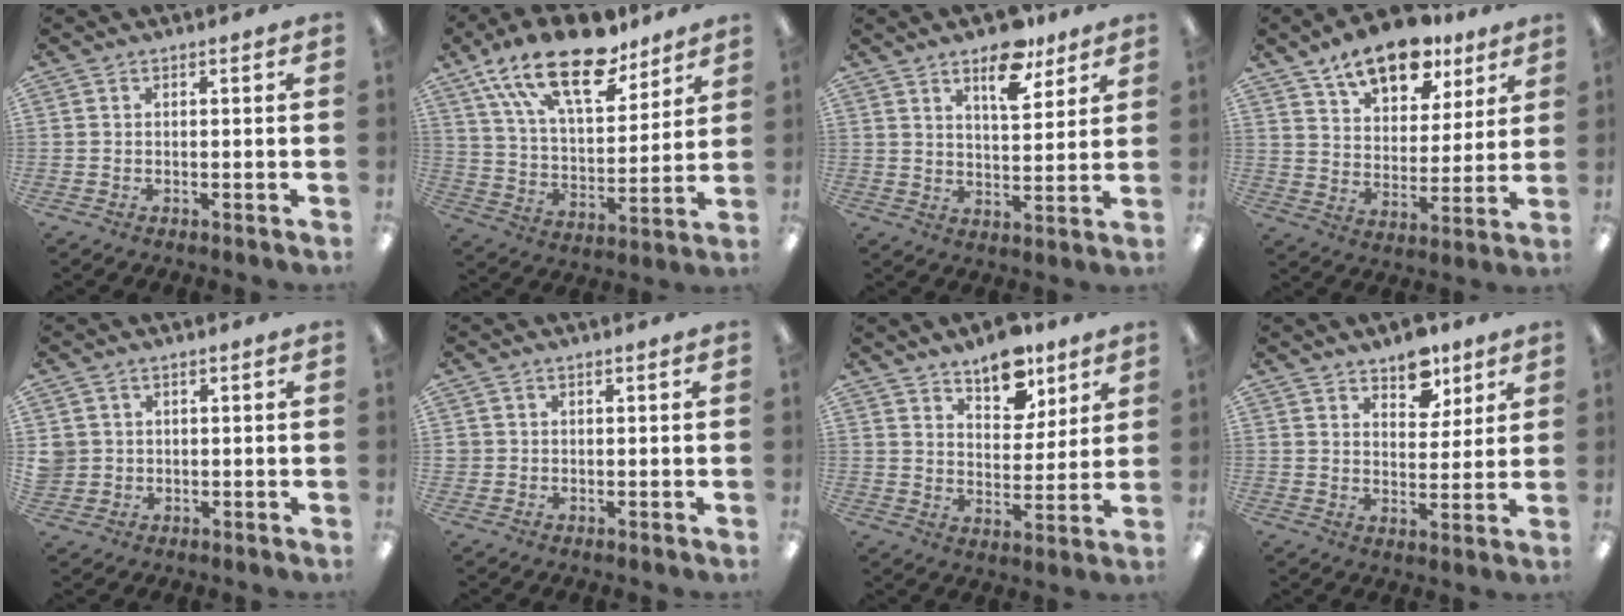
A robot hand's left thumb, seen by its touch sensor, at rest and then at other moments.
{"total": 22.2, "force": [15.1, 9.4, 13.3], "torque": [-0.232, -0.078, 0.267]}
{"total": 10.9, "force": [7.5, 4.5, 6.5], "torque": [-0.081, -0.041, 0.125]}
{"total": 15.0, "force": [11.5, 6.9, 6.7], "torque": [-0.106, -0.062, 0.203]}
{"total": 2.8, "force": [0.7, 2.7, 0.1], "torque": [-0.010, 0.004, 0.014]}
{"total": 1.1, "force": [0.2, 1.0, 0.2], "torque": [-0.004, 0.003, 0.004]}
{"total": 10.9, "force": [8.4, 5.6, 4.4], "torque": [-0.041, -0.052, 0.147]}
{"total": 8.4, "force": [6.4, 4.6, 3.0], "torque": [-0.025, -0.038, 0.110]}